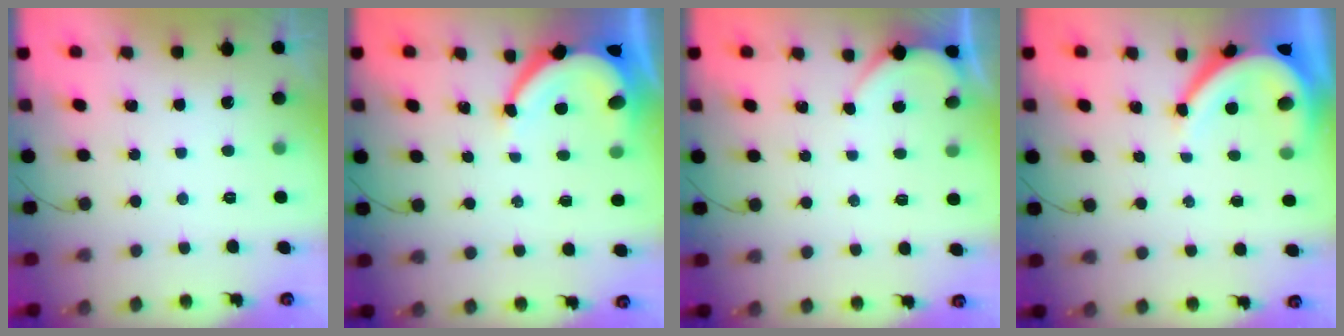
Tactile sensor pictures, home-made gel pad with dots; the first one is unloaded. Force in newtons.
{"total": 6.9, "press": 6.8, "slide": 1.1}
{"total": 2.3, "press": 2.3, "slide": 0.3}
{"total": 9.9, "press": 9.8, "slide": 1.1}